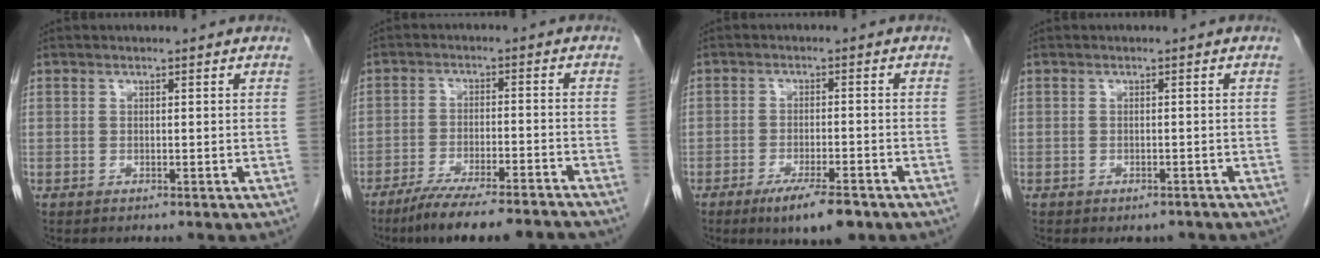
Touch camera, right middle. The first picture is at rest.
{"total": 13.5, "force": [-11.9, 0.7, 6.5], "torque": [-0.096, -0.010, -0.181]}
{"total": 7.1, "force": [-4.8, 1.4, 5.1], "torque": [-0.083, -0.010, -0.072]}
{"total": 2.5, "force": [-2.1, 1.2, 0.5], "torque": [-0.003, 0.002, -0.027]}